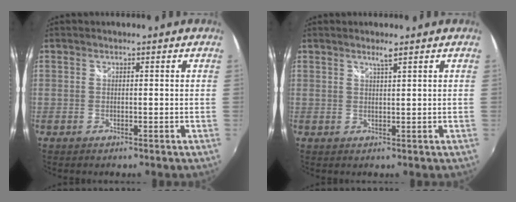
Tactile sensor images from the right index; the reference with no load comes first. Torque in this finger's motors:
{"motor_torque": [0.01, 0.00, 0.00, 0.00]}